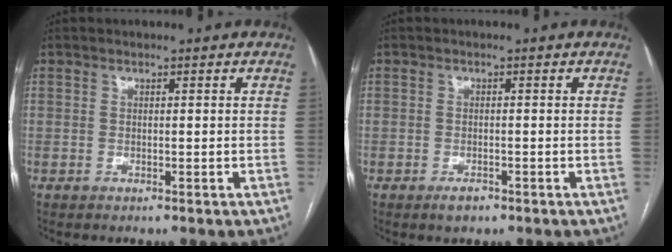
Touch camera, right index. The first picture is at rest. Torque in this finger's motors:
{"motor_torque": [-0.04, -0.03, -0.05, -0.05]}